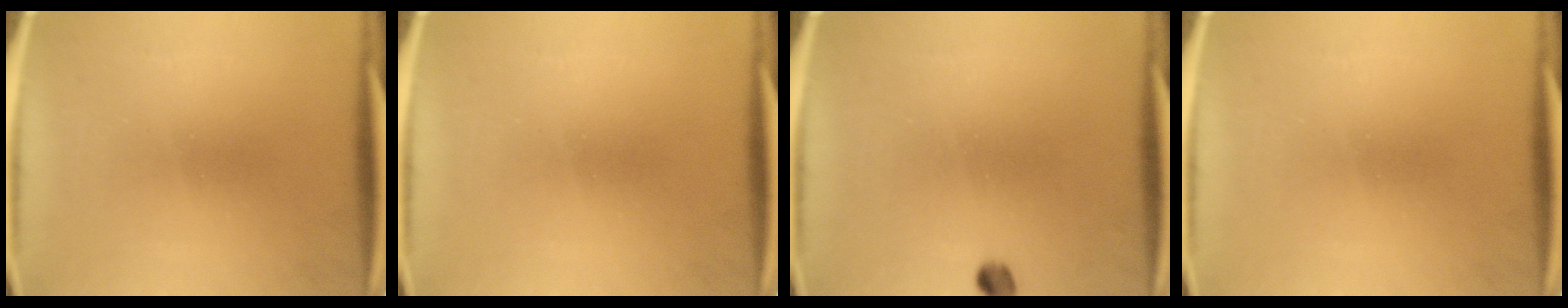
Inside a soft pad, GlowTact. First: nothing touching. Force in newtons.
{"total": 0.0}
{"total": 2.0}
{"total": 0.0}